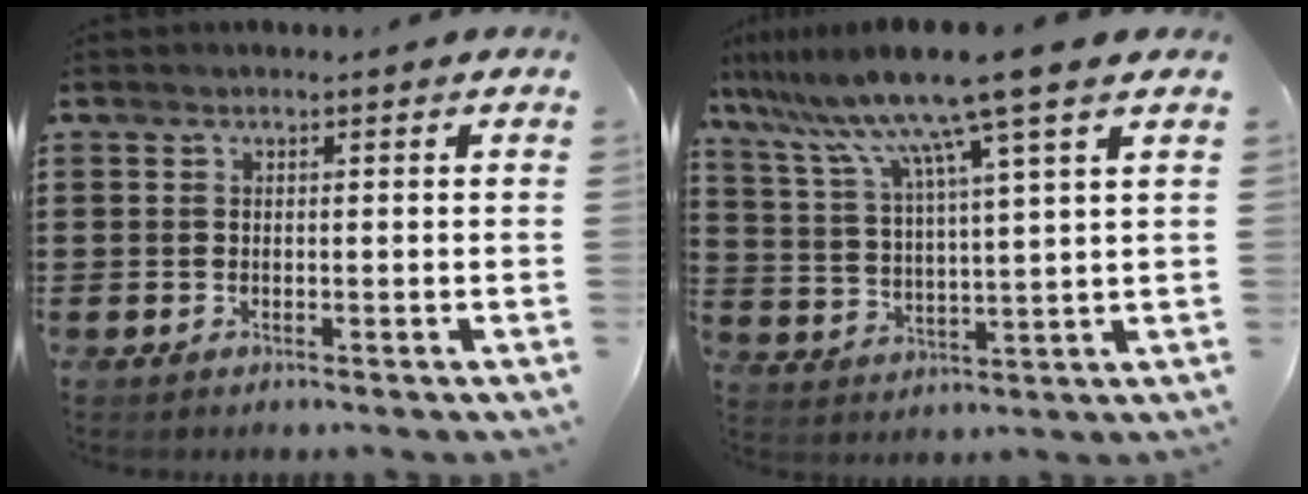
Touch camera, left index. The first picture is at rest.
{"total": 10.7, "force": [7.4, -0.9, 7.7], "torque": [-0.178, -0.030, 0.121]}